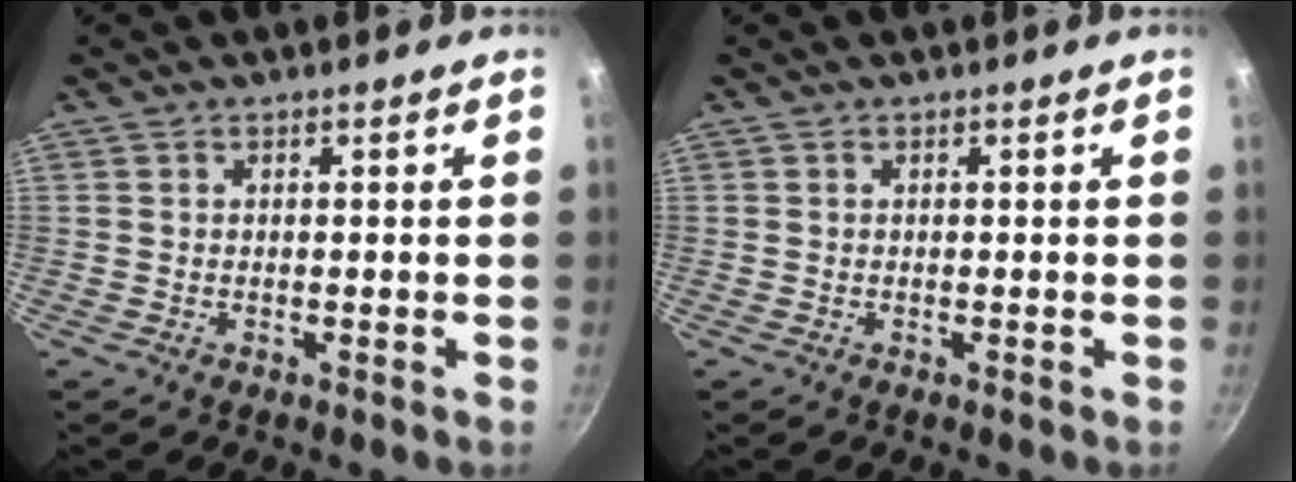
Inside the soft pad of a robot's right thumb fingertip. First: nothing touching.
{"total": 0.0}